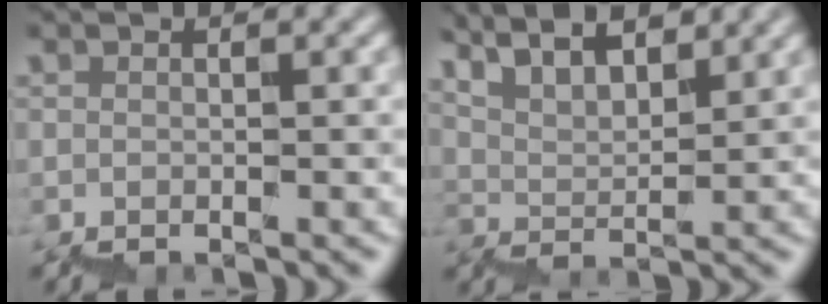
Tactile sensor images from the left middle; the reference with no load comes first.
{"total": 6.9, "force": [6.5, 1.5, 1.9], "torque": [-0.033, 0.033, 0.099]}